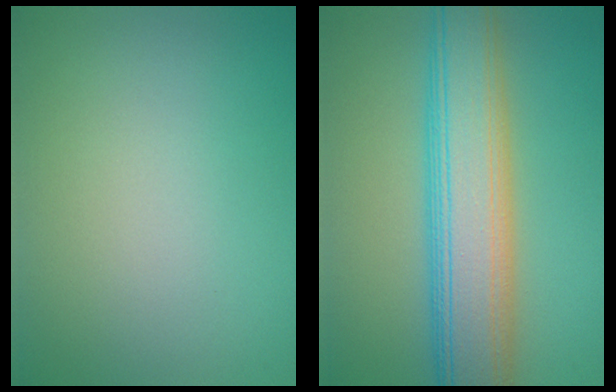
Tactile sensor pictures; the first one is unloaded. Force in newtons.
{"total": 9.2, "press": 9.2, "slide": 0.3}